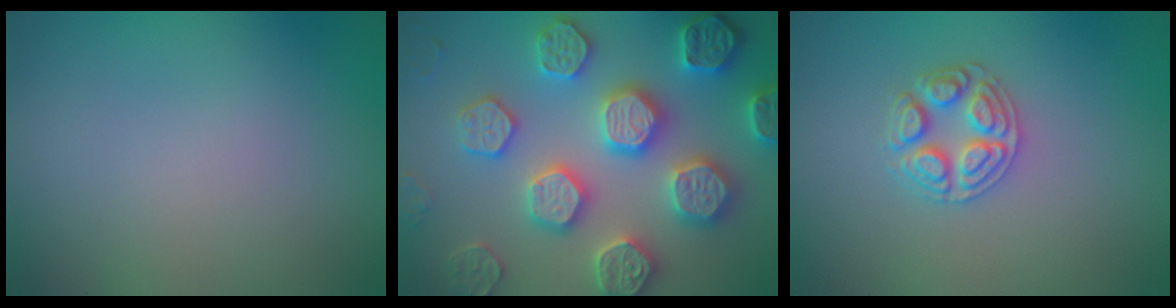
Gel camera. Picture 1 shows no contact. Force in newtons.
{"total": 7.9, "press": 7.7, "slide": 1.7}
{"total": 2.9, "press": 2.8, "slide": 0.4}